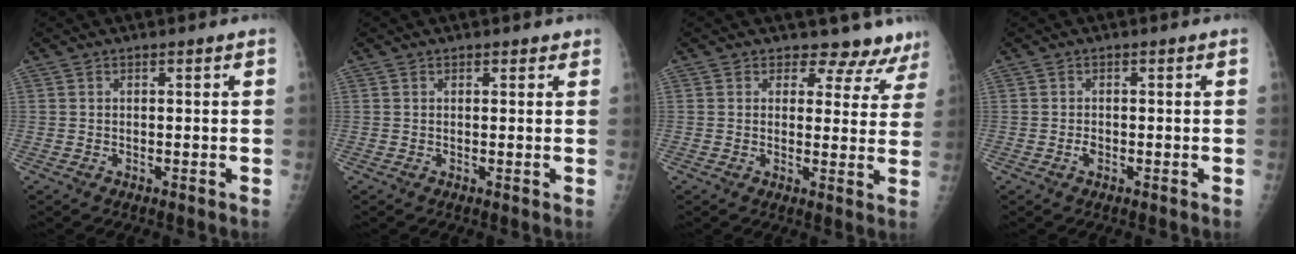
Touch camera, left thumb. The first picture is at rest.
{"total": 1.1, "force": [0.8, 0.7, 0.3], "torque": [0.008, -0.004, 0.006]}
{"total": 9.4, "force": [8.5, 4.1, 0.1], "torque": [0.051, -0.049, 0.069]}
{"total": 1.1, "force": [-0.4, 0.7, 0.7], "torque": [-0.011, 0.002, -0.008]}